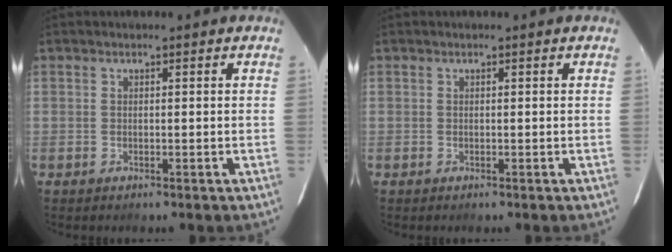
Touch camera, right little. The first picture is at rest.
{"total": 0.0}